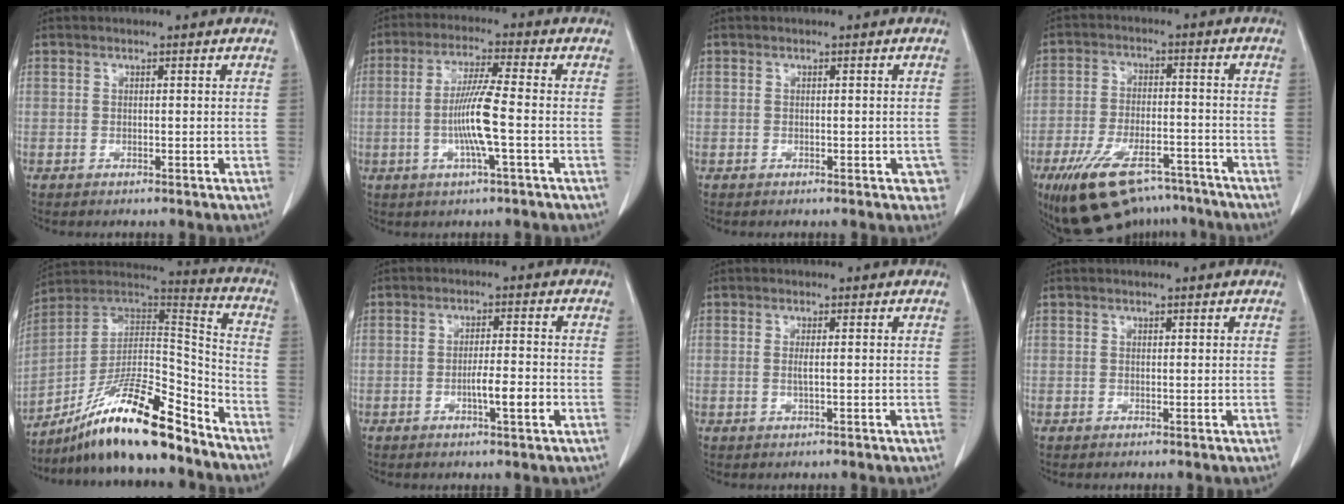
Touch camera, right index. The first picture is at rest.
{"total": 8.1, "force": [-1.6, -0.3, 7.9], "torque": [-0.155, -0.002, -0.033]}
{"total": 2.1, "force": [-1.0, 1.0, 1.5], "torque": [-0.003, 0.002, -0.012]}
{"total": 14.7, "force": [-10.7, 5.9, 8.1], "torque": [-0.149, 0.003, -0.177]}
{"total": 19.6, "force": [-14.7, 2.8, 12.7], "torque": [-0.224, 0.016, -0.259]}
{"total": 4.4, "force": [-1.5, 0.3, 4.1], "torque": [-0.064, -0.001, -0.024]}
{"total": 1.2, "force": [-0.1, 0.0, 1.1], "torque": [-0.027, -0.002, -0.003]}
{"total": 0.0}